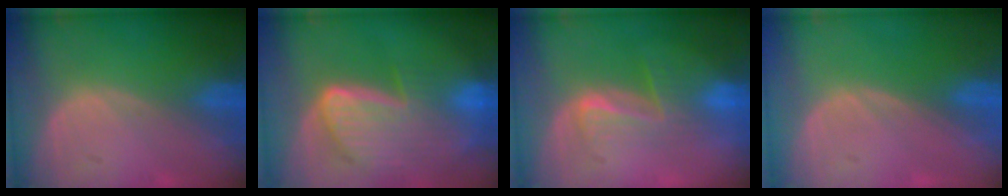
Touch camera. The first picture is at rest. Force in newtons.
{"total": 9.8, "press": 8.3, "slide": 5.3}
{"total": 4.6, "press": 4.4, "slide": 1.4}
{"total": 0.0}